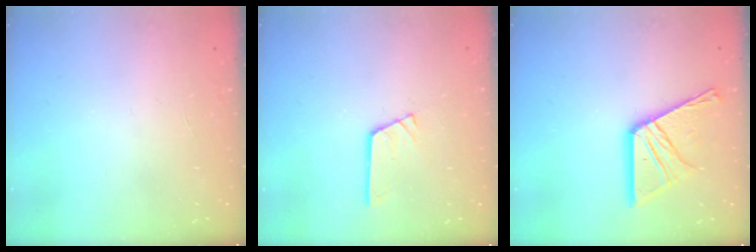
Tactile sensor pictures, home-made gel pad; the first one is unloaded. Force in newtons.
{"total": 3.5, "press": 3.5, "slide": 0.1}
{"total": 16.1, "press": 16.1, "slide": 1.5}